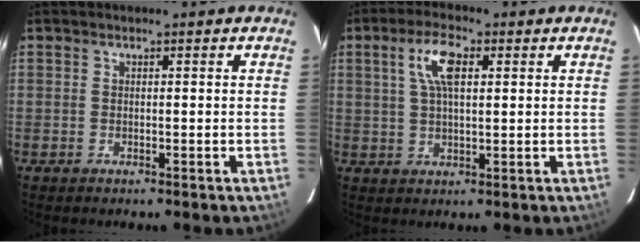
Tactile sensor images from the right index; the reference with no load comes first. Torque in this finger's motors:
{"motor_torque": [0.53, -0.02, 0.37, 0.09]}